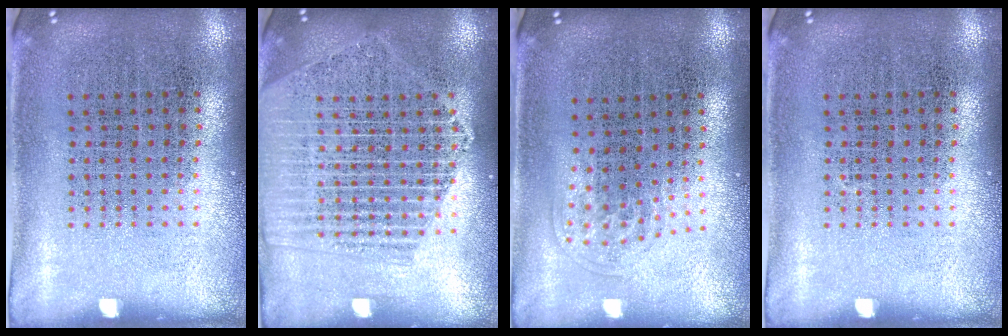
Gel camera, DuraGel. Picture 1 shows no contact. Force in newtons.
{"total": 2.0, "press": 1.8, "slide": 0.9}
{"total": 1.0, "press": 0.6, "slide": 0.8}
{"total": 0.0}